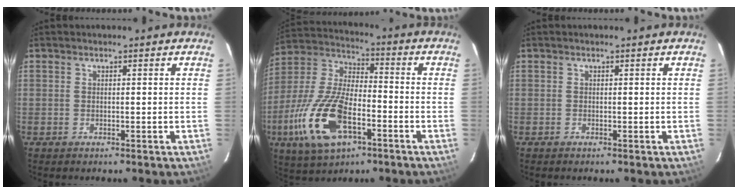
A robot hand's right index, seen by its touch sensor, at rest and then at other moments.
{"total": 19.3, "force": [-7.7, 9.0, 15.2], "torque": [-0.337, -0.014, -0.143]}
{"total": 0.0}